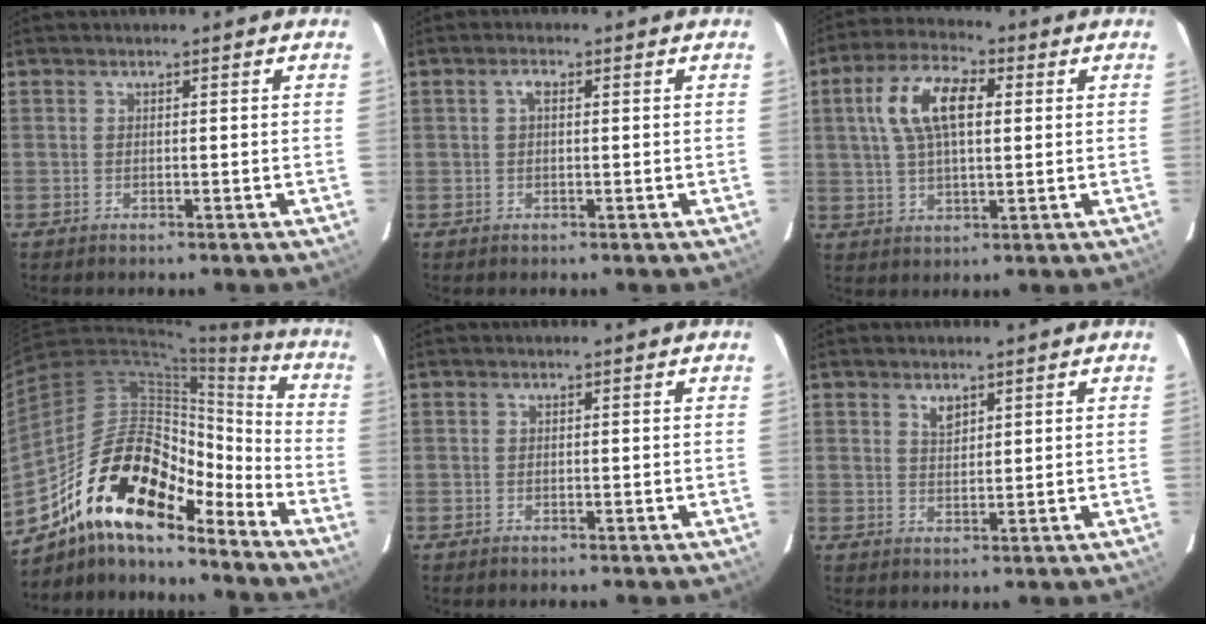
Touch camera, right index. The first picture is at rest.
{"total": 0.9, "force": [0.2, 0.2, 0.9], "torque": [-0.021, 0.006, 0.001]}
{"total": 11.4, "force": [2.7, 5.2, 9.8], "torque": [-0.188, 0.024, 0.047]}
{"total": 21.2, "force": [-14.5, 7.6, 13.4], "torque": [-0.236, -0.005, -0.267]}
{"total": 0.0}
{"total": 1.8, "force": [1.4, 0.8, 0.8], "torque": [-0.012, 0.001, 0.026]}